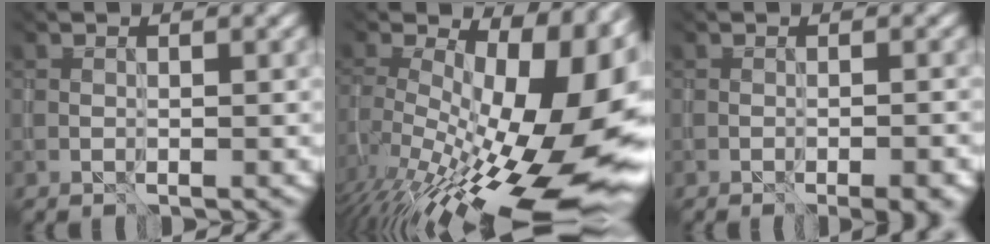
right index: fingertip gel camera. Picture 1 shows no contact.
{"total": 15.9, "force": [-3.9, 7.0, 13.7], "torque": [-0.198, -0.005, -0.037]}
{"total": 4.2, "force": [-2.1, 1.5, 3.3], "torque": [-0.006, 0.009, -0.018]}